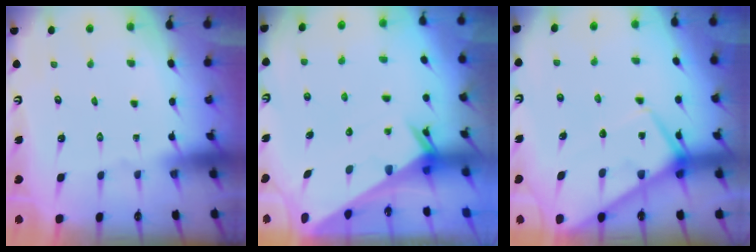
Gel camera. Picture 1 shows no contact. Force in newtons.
{"total": 3.0, "press": 3.0, "slide": 0.2}
{"total": 9.5, "press": 9.5, "slide": 0.9}